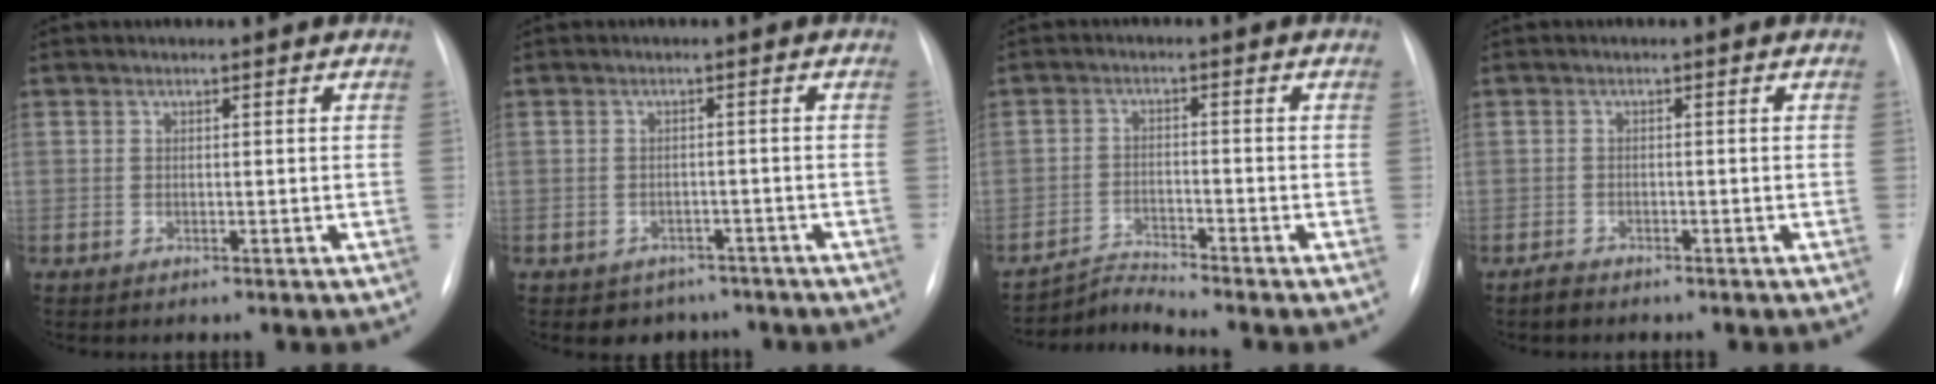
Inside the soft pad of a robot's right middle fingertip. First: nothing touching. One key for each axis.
{"total": 4.5, "fx": -3.6, "fy": 2.8, "fz": 0.1, "tx": 0.003, "ty": 0.017, "tz": -0.045}
{"total": 4.1, "fx": -3.5, "fy": -1.8, "fz": -1.1, "tx": 0.010, "ty": -0.016, "tz": -0.063}
{"total": 1.4, "fx": -1.3, "fy": 0.5, "fz": 0.3, "tx": -0.015, "ty": -0.003, "tz": -0.021}